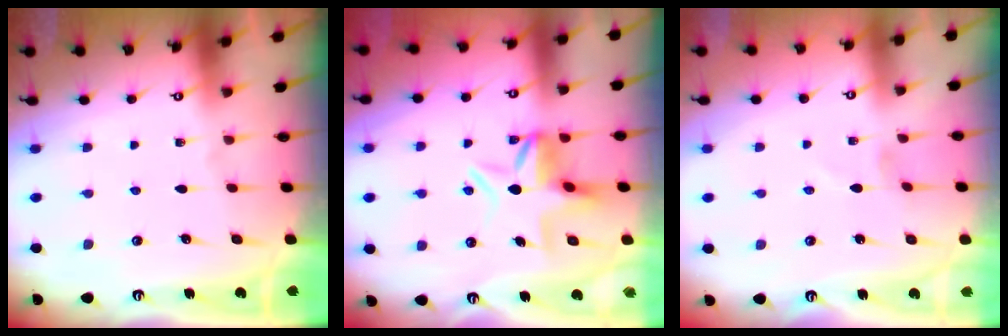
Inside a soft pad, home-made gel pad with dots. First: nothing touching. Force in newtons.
{"total": 7.3, "press": 7.3, "slide": 0.9}
{"total": 0.8, "press": 0.8, "slide": 0.1}